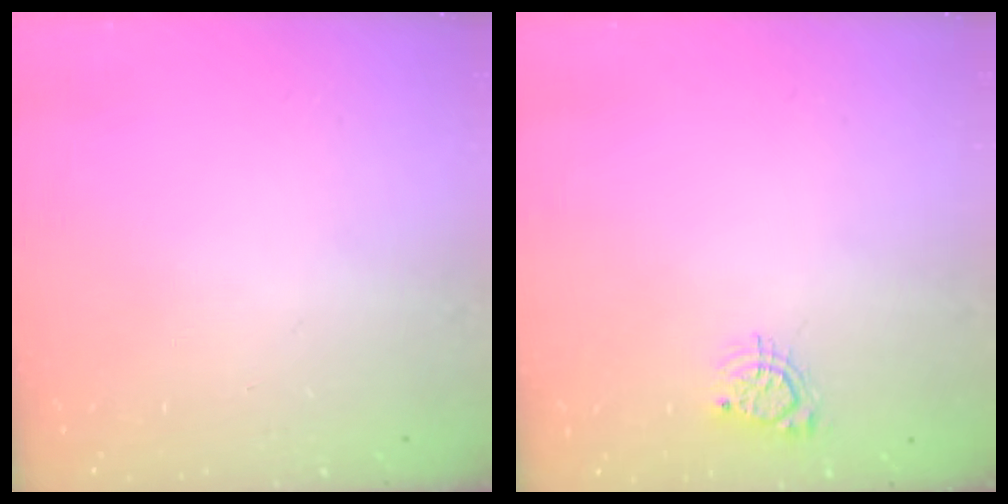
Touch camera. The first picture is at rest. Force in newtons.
{"total": 4.9, "press": 4.8, "slide": 0.5}